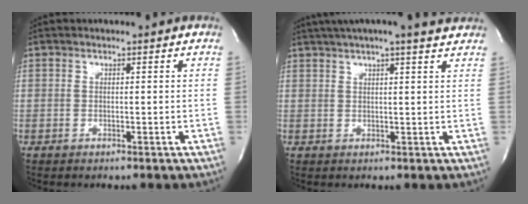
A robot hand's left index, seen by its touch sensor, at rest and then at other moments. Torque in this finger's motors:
{"motor_torque": [0.80, -0.83, 0.50, 0.06]}